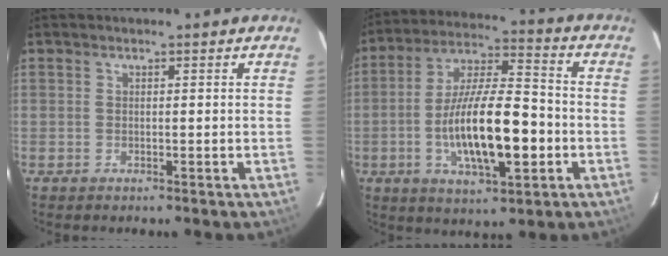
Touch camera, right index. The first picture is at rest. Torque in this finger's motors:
{"motor_torque": [1.45, -0.69, 1.05, 0.21]}